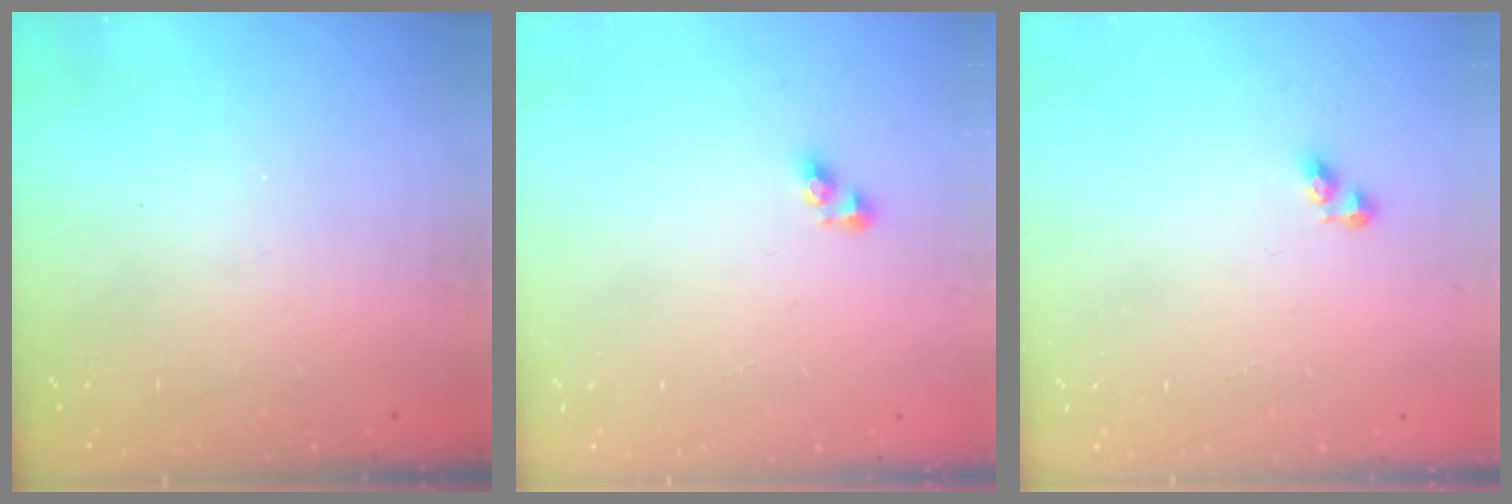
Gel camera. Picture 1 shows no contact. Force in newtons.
{"total": 3.6, "press": 3.6, "slide": 0.6}
{"total": 3.4, "press": 3.4, "slide": 0.4}